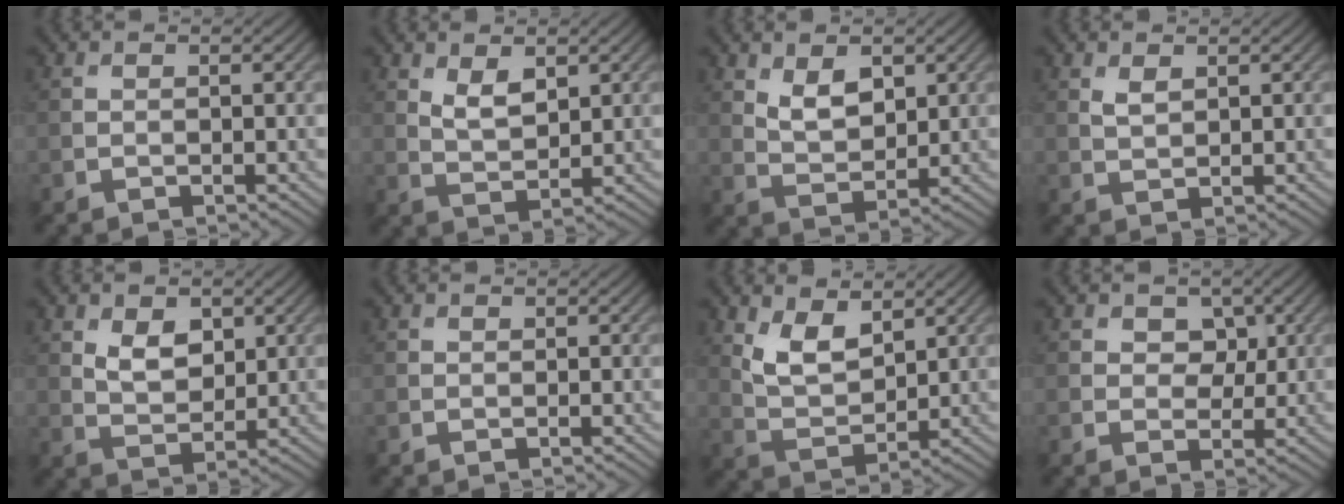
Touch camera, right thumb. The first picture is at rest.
{"total": 3.5, "force": [1.8, 1.7, 2.5], "torque": [-0.055, -0.006, 0.040]}
{"total": 4.7, "force": [2.1, 2.6, 3.3], "torque": [-0.067, -0.007, 0.045]}
{"total": 1.6, "force": [0.9, 0.8, 1.1], "torque": [-0.027, -0.002, 0.022]}
{"total": 4.4, "force": [1.8, 2.7, 2.9], "torque": [-0.057, -0.005, 0.034]}
{"total": 0.0}
{"total": 5.9, "force": [3.2, 3.0, 4.0], "torque": [-0.087, -0.013, 0.064]}
{"total": 3.8, "force": [1.3, 2.7, 2.2], "torque": [-0.030, -0.005, 0.007]}